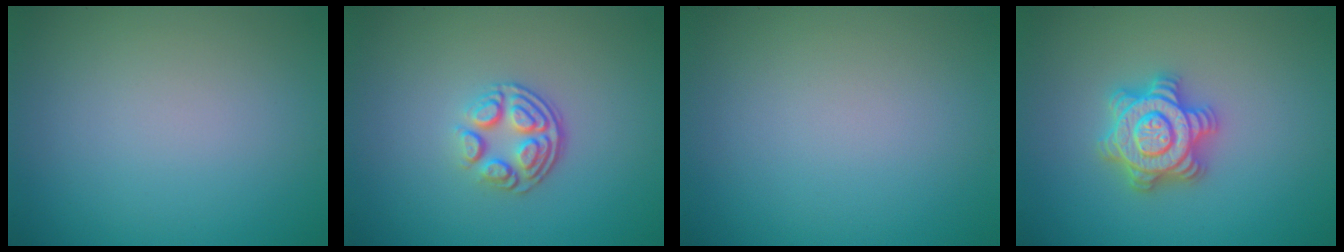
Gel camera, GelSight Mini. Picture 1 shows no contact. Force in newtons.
{"total": 3.7, "press": 2.6, "slide": 2.6}
{"total": 0.0}
{"total": 4.9, "press": 4.8, "slide": 0.8}